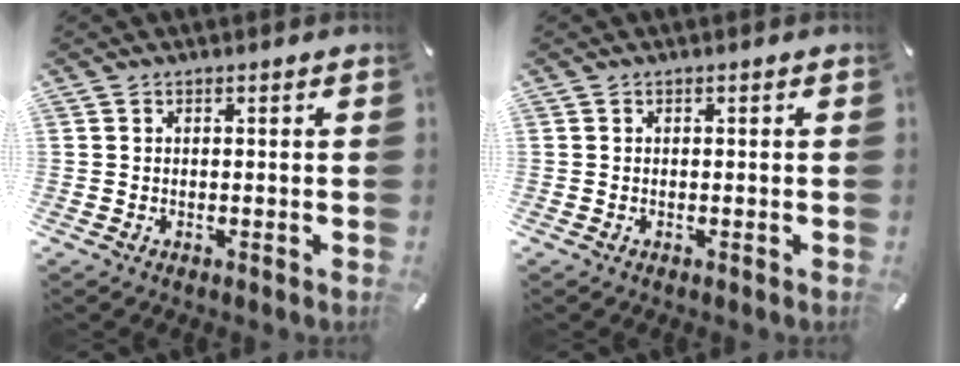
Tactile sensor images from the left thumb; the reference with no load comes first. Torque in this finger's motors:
{"motor_torque": [0.00, 0.00, 0.00, 0.00, 0.00]}